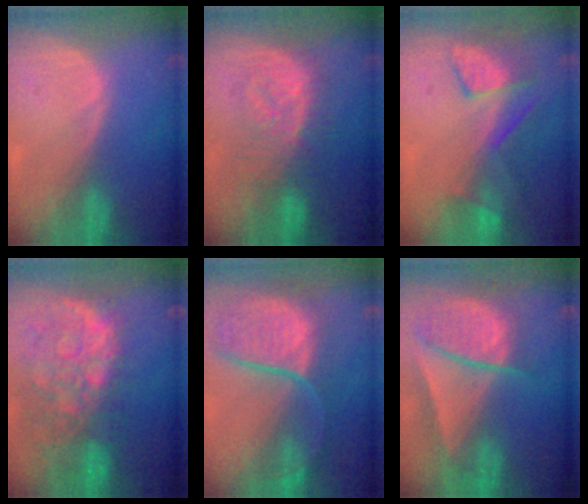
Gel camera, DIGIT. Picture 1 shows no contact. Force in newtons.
{"total": 8.5, "press": 8.5, "slide": 0.2}
{"total": 8.0, "press": 7.2, "slide": 3.5}
{"total": 12.8, "press": 10.5, "slide": 7.3}
{"total": 11.4, "press": 10.0, "slide": 5.4}
{"total": 9.5, "press": 8.1, "slide": 5.0}